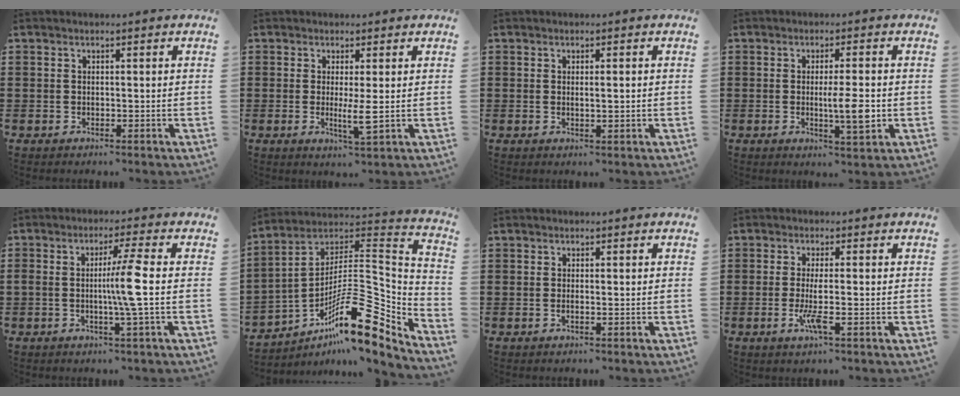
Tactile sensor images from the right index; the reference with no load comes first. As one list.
[{"total": 3.6, "force": [-0.2, 0.1, 3.6], "torque": [-0.065, -0.009, -0.003]}, {"total": 1.4, "force": [0.1, 0.2, 1.4], "torque": [-0.026, -0.002, 0.002]}, {"total": 6.1, "force": [-0.7, 0.9, 6.0], "torque": [-0.102, -0.009, -0.017]}, {"total": 6.0, "force": [-0.7, -0.8, 5.9], "torque": [-0.106, -0.007, -0.020]}, {"total": 16.3, "force": [-8.7, 4.8, 12.9], "torque": [-0.210, 0.001, -0.161]}, {"total": 0.5, "force": [-0.2, 0.0, 0.5], "torque": [-0.009, -0.004, -0.003]}, {"total": 3.9, "force": [-1.1, 0.3, 3.7], "torque": [-0.088, -0.015, -0.027]}]